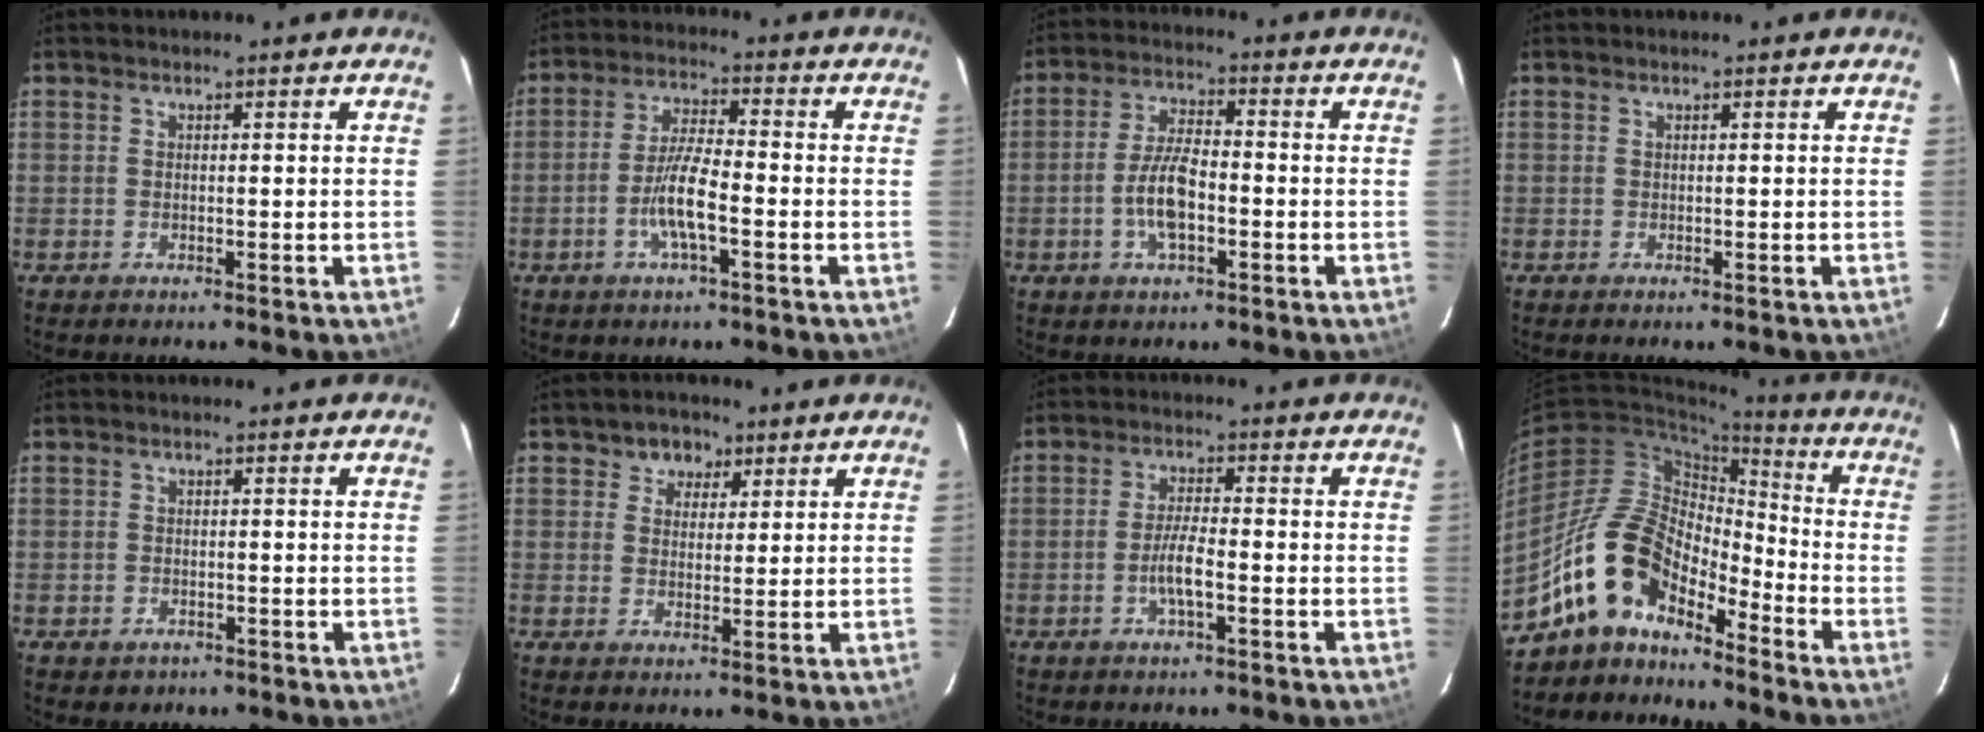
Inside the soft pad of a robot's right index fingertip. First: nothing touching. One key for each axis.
{"total": 7.0, "fx": -2.7, "fy": 1.2, "fz": 6.4, "tx": -0.130, "ty": 0.000, "tz": -0.052}
{"total": 7.7, "fx": -2.3, "fy": 3.0, "fz": 6.7, "tx": -0.137, "ty": 0.006, "tz": -0.043}
{"total": 0.0}
{"total": 2.3, "fx": -1.2, "fy": 1.9, "fz": 0.5, "tx": -0.016, "ty": 0.001, "tz": -0.012}
{"total": 4.7, "fx": 2.5, "fy": 3.9, "fz": 0.9, "tx": -0.004, "ty": 0.008, "tz": 0.038}
{"total": 4.5, "fx": -1.7, "fy": 0.7, "fz": 4.1, "tx": -0.083, "ty": -0.001, "tz": -0.033}
{"total": 13.3, "fx": -10.3, "fy": 5.8, "fz": 6.1, "tx": -0.109, "ty": 0.021, "tz": -0.204}